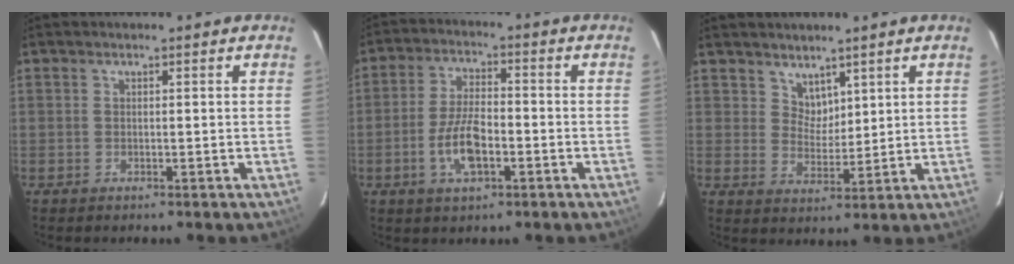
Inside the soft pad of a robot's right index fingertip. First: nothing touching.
{"total": 8.4, "force": [-2.9, 3.4, 7.1], "torque": [-0.145, 0.001, -0.053]}
{"total": 4.3, "force": [3.2, 2.7, 0.8], "torque": [-0.003, 0.007, 0.062]}